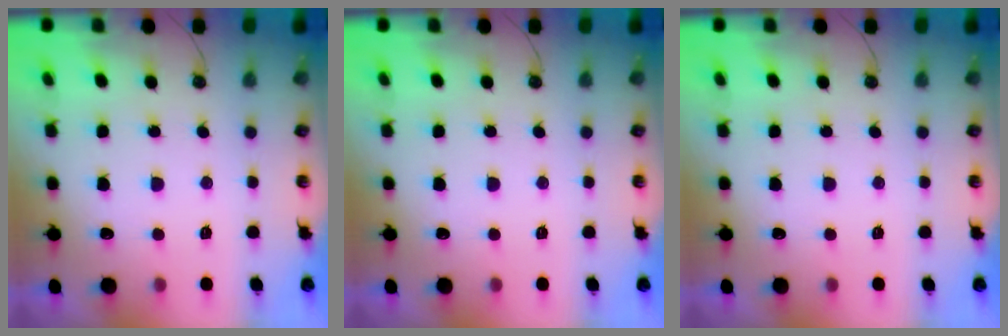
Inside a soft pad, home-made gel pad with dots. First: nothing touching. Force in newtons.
{"total": 0.0}
{"total": 0.0}